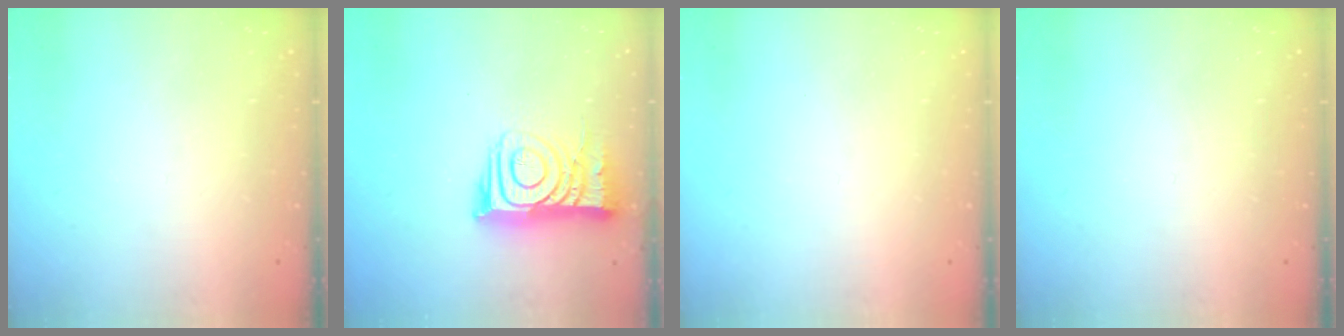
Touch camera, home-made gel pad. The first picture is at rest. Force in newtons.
{"total": 10.9, "press": 10.9, "slide": 1.1}
{"total": 0.0}
{"total": 0.0}